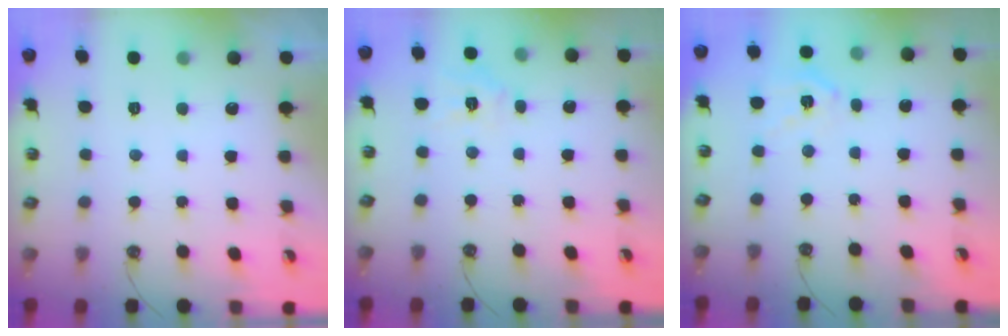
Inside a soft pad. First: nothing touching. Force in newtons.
{"total": 6.0, "press": 5.9, "slide": 0.4}
{"total": 10.2, "press": 10.1, "slide": 1.4}